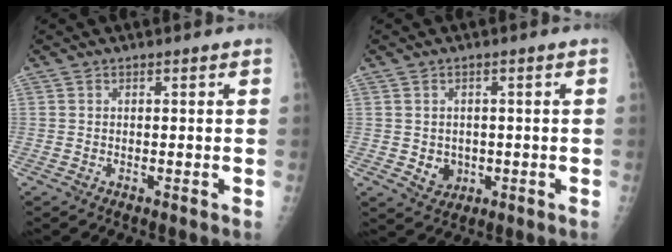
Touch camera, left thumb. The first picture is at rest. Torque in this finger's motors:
{"motor_torque": [-0.59, 0.16, 0.07, -0.02, 0.00]}